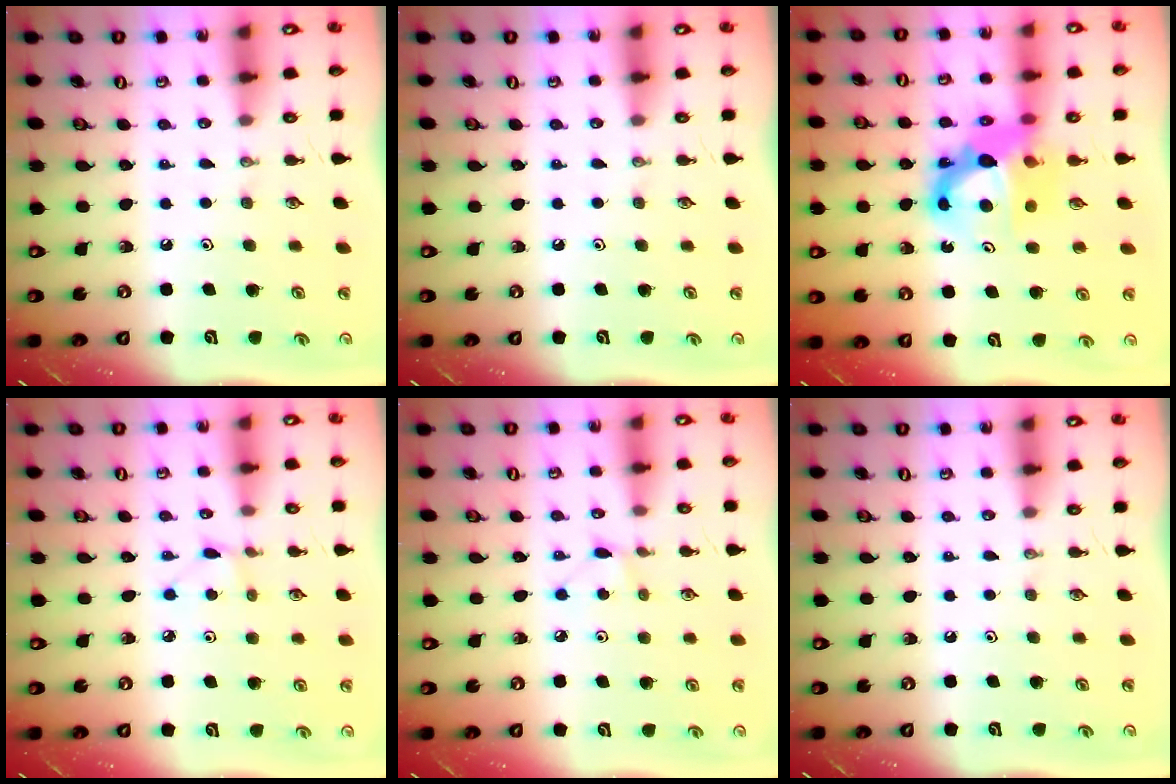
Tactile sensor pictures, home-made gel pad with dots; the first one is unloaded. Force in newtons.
{"total": 0.0}
{"total": 12.9, "press": 12.8, "slide": 1.5}
{"total": 2.5, "press": 2.5, "slide": 0.3}
{"total": 3.8, "press": 3.7, "slide": 0.5}
{"total": 0.0}